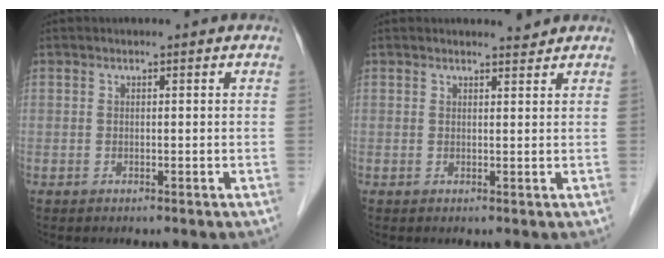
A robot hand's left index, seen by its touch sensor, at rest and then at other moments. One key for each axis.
{"total": 1.3, "fx": 1.3, "fy": 0.0, "fz": -0.2, "tx": -0.009, "ty": -0.009, "tz": 0.018}